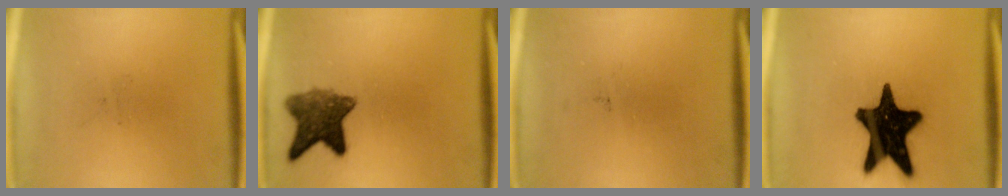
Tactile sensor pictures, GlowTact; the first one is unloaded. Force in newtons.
{"total": 7.4}
{"total": 0.0}
{"total": 19.1}